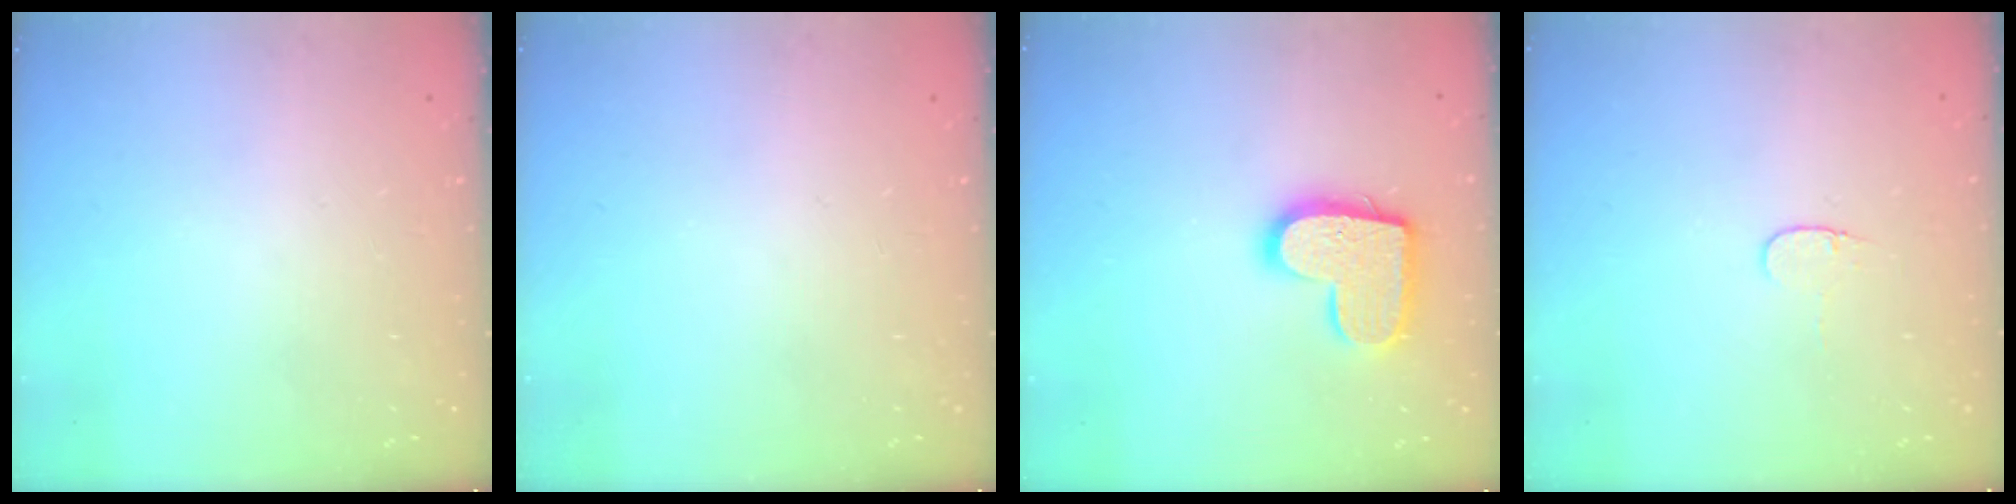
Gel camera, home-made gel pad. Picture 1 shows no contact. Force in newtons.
{"total": 0.0}
{"total": 14.6, "press": 14.6, "slide": 0.9}
{"total": 3.4, "press": 3.4, "slide": 0.4}